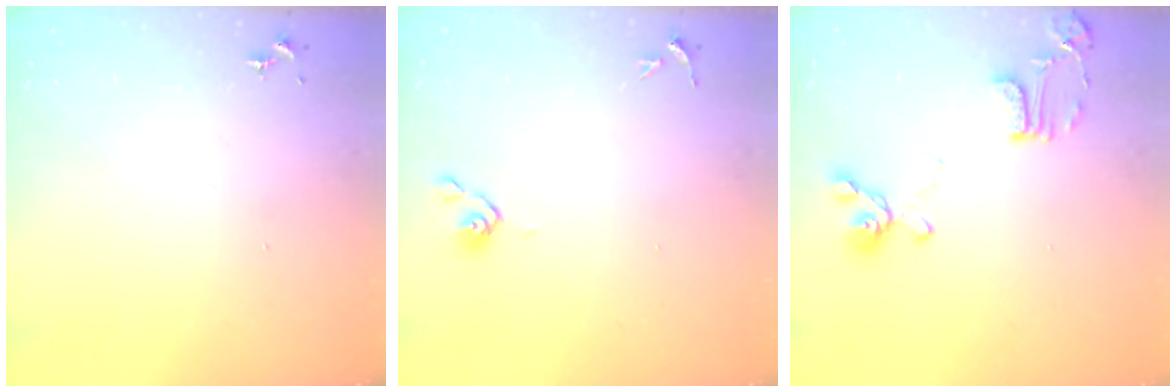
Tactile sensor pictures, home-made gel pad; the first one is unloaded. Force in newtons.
{"total": 4.3, "press": 4.2, "slide": 0.9}
{"total": 15.7, "press": 15.7, "slide": 1.5}